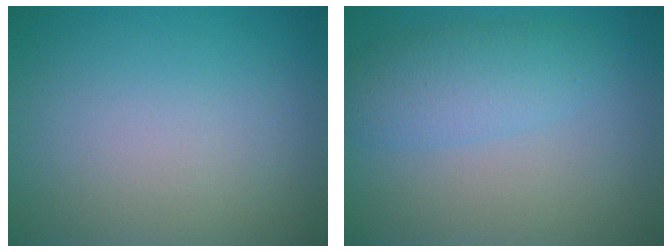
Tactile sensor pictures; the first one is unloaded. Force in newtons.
{"total": 2.2, "press": 2.2, "slide": 0.1}